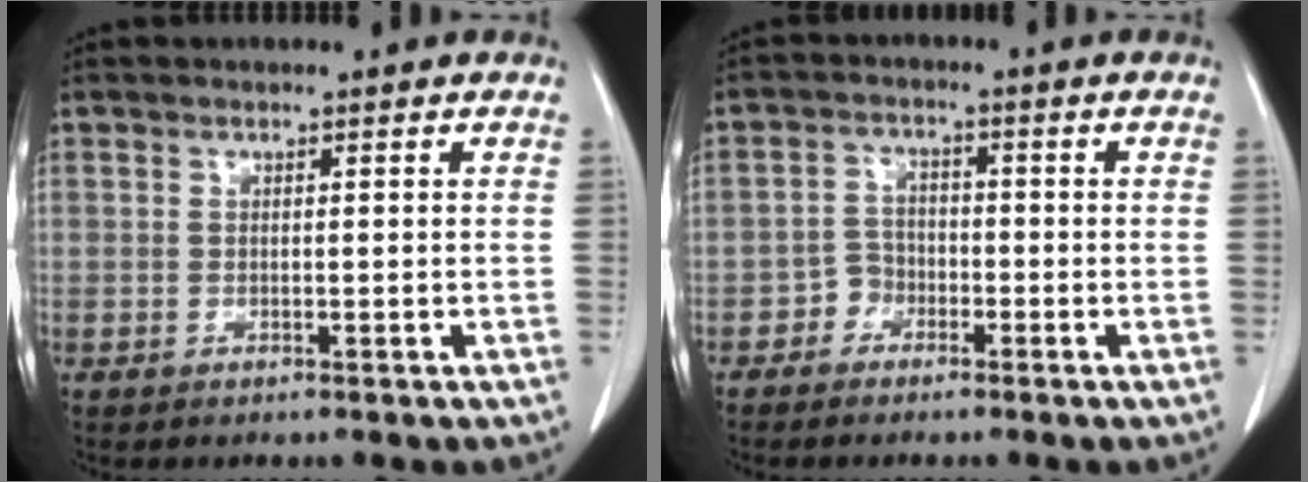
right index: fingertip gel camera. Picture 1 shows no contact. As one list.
[{"total": 2.9, "force": [-1.8, 2.2, 0.6], "torque": [-0.007, 0.012, -0.040]}]